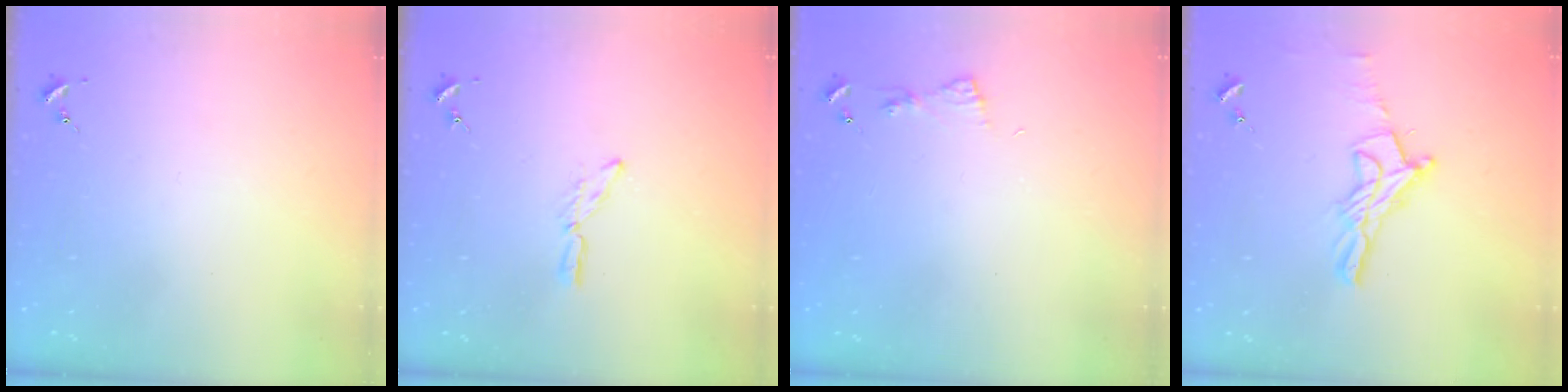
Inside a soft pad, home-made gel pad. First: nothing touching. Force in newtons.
{"total": 6.5, "press": 6.5, "slide": 0.4}
{"total": 4.8, "press": 4.8, "slide": 0.4}
{"total": 12.4, "press": 12.3, "slide": 0.9}